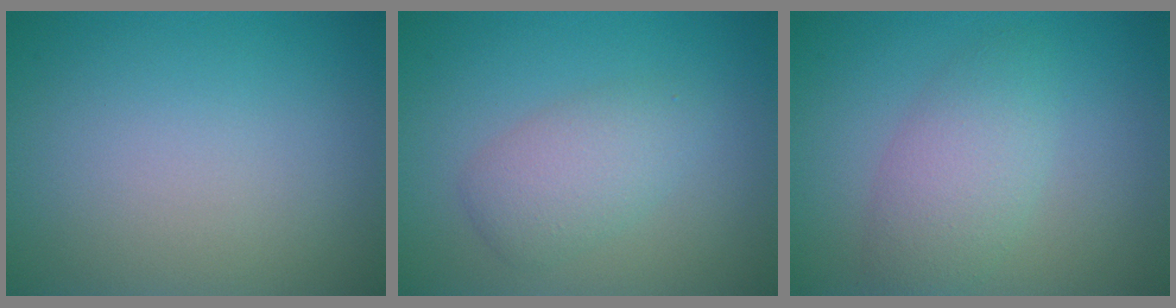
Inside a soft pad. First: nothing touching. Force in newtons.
{"total": 3.0, "press": 3.0, "slide": 0.0}
{"total": 3.8, "press": 3.8, "slide": 0.1}